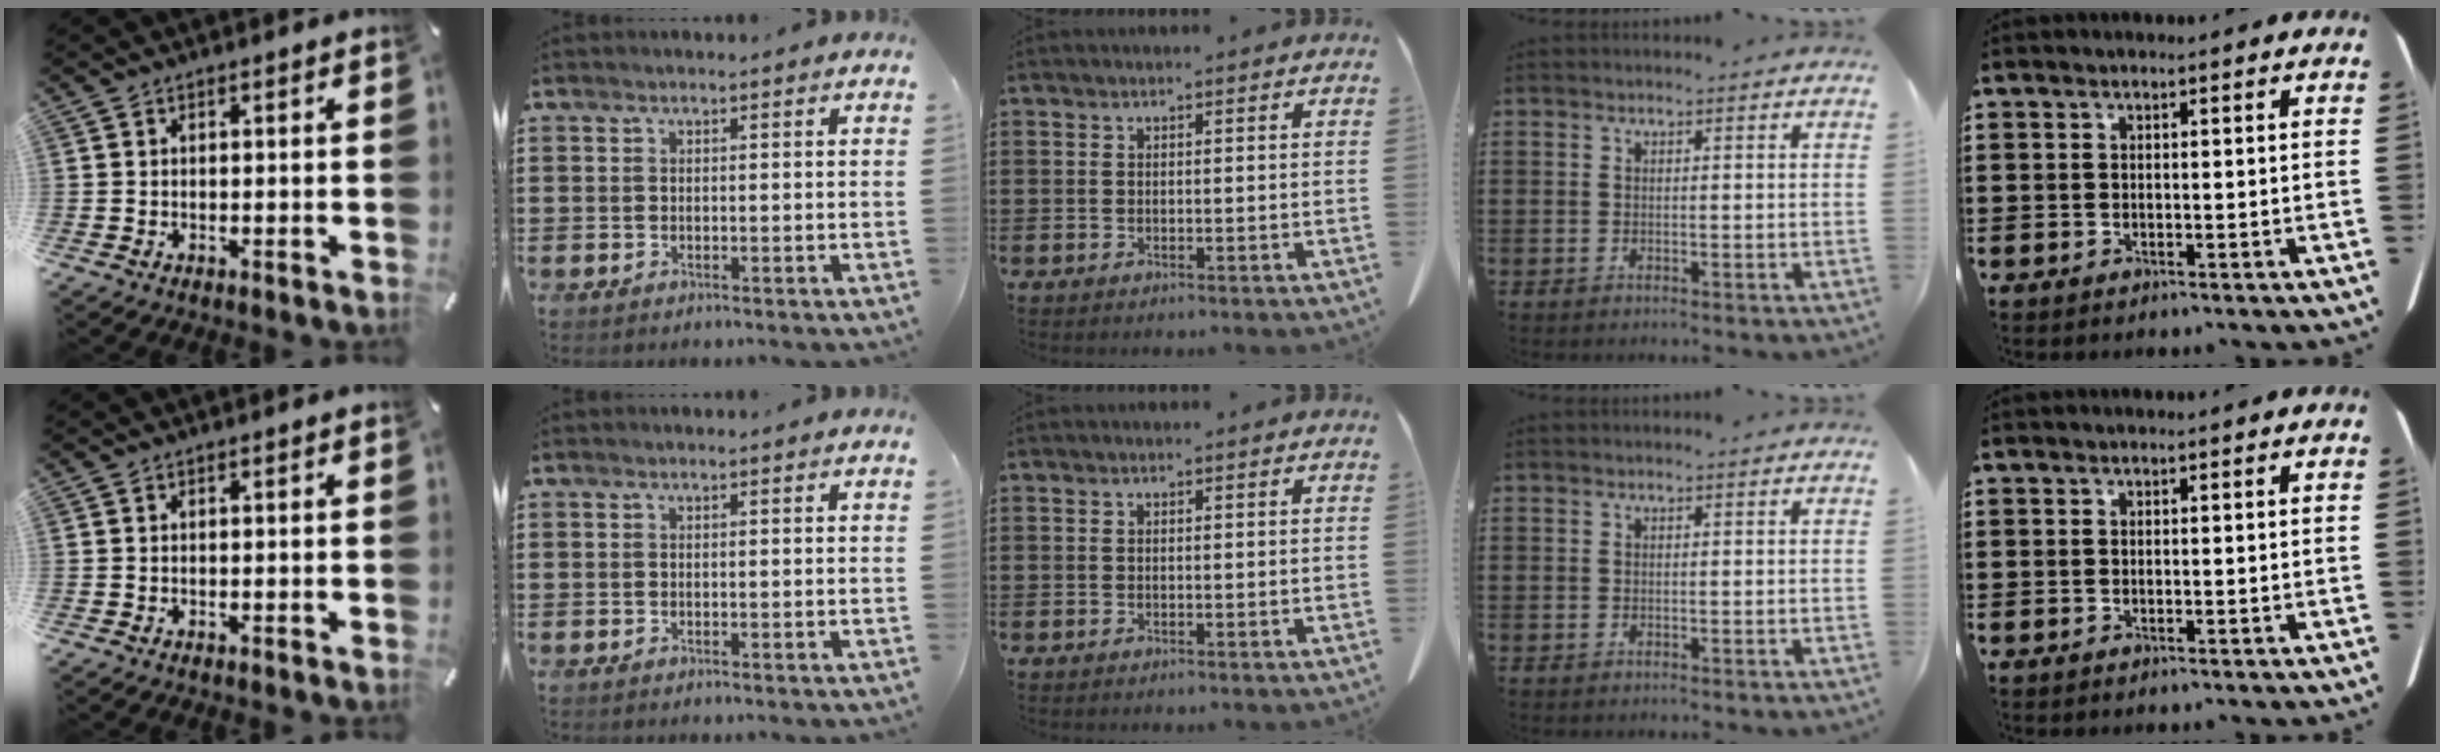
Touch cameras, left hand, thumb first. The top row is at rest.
{}